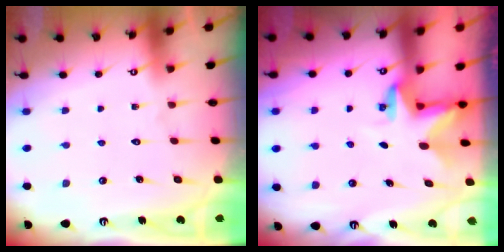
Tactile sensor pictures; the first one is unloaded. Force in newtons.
{"total": 2.8, "press": 2.8, "slide": 0.2}